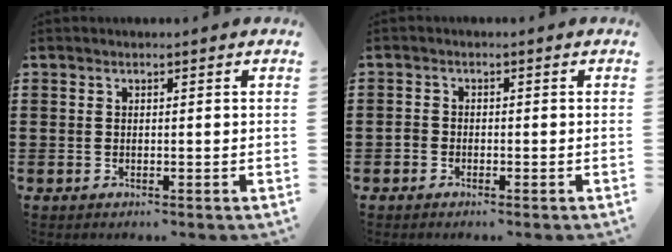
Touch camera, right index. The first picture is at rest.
{"total": 1.3, "force": [-0.8, 0.9, 0.4], "torque": [-0.010, 0.003, -0.018]}